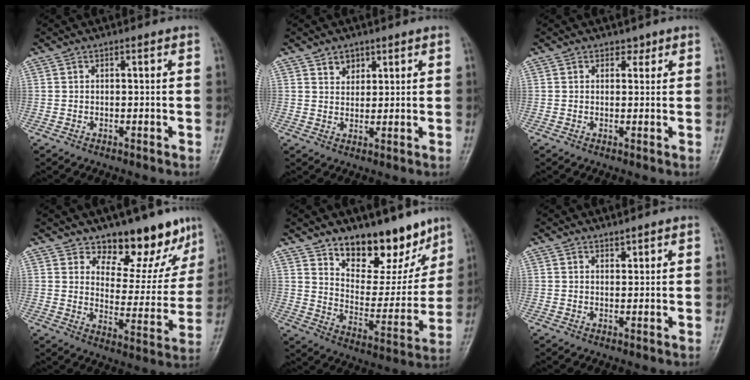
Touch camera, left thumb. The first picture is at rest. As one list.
[{"total": 3.2, "force": [2.1, 2.2, 0.8], "torque": [0.008, -0.014, 0.034]}, {"total": 1.5, "force": [1.0, 1.1, 0.2], "torque": [0.011, -0.005, 0.010]}, {"total": 14.3, "force": [11.1, 6.4, 6.2], "torque": [-0.027, -0.088, 0.156]}, {"total": 16.6, "force": [12.2, 7.9, 8.0], "torque": [-0.051, -0.089, 0.196]}, {"total": 1.3, "force": [1.1, 0.5, 0.3], "torque": [0.006, -0.009, 0.017]}]